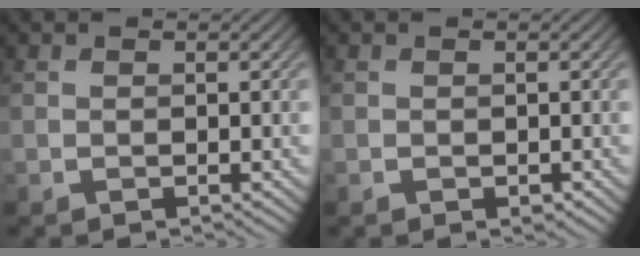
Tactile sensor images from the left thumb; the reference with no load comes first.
{"total": 0.7, "force": [-0.3, 0.5, 0.4], "torque": [-0.008, -0.003, -0.006]}